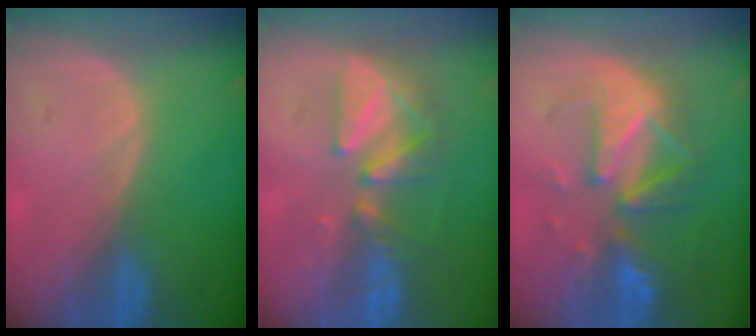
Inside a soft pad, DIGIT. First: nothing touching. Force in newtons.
{"total": 8.1, "press": 7.5, "slide": 3.1}
{"total": 9.8, "press": 8.9, "slide": 4.2}